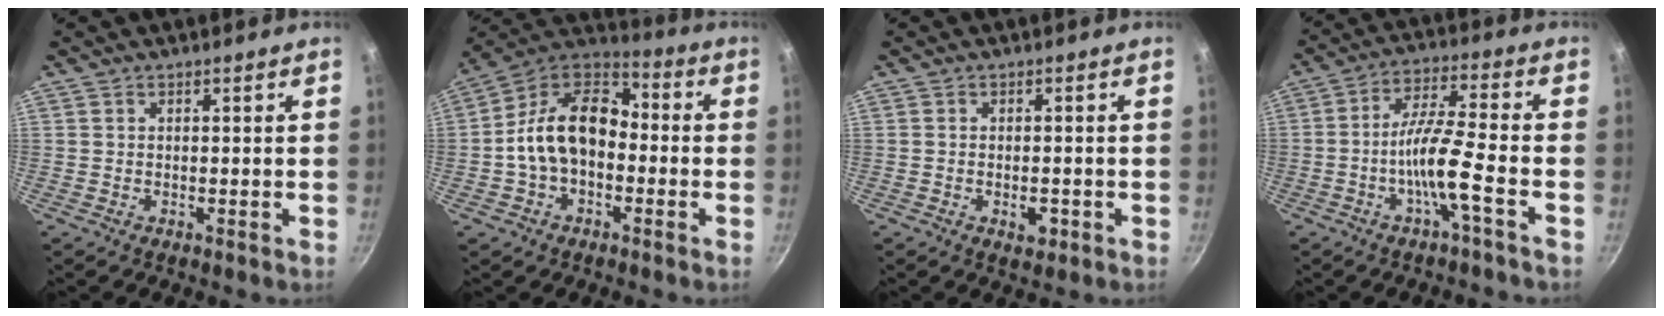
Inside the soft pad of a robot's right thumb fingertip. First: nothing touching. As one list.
[{"total": 16.1, "force": [-1.8, 10.9, 11.7], "torque": [-0.174, 0.053, -0.051]}, {"total": 2.8, "force": [-1.0, 1.6, 2.1], "torque": [-0.025, 0.006, -0.013]}, {"total": 9.0, "force": [-3.6, 1.0, 8.2], "torque": [-0.159, 0.037, -0.072]}]